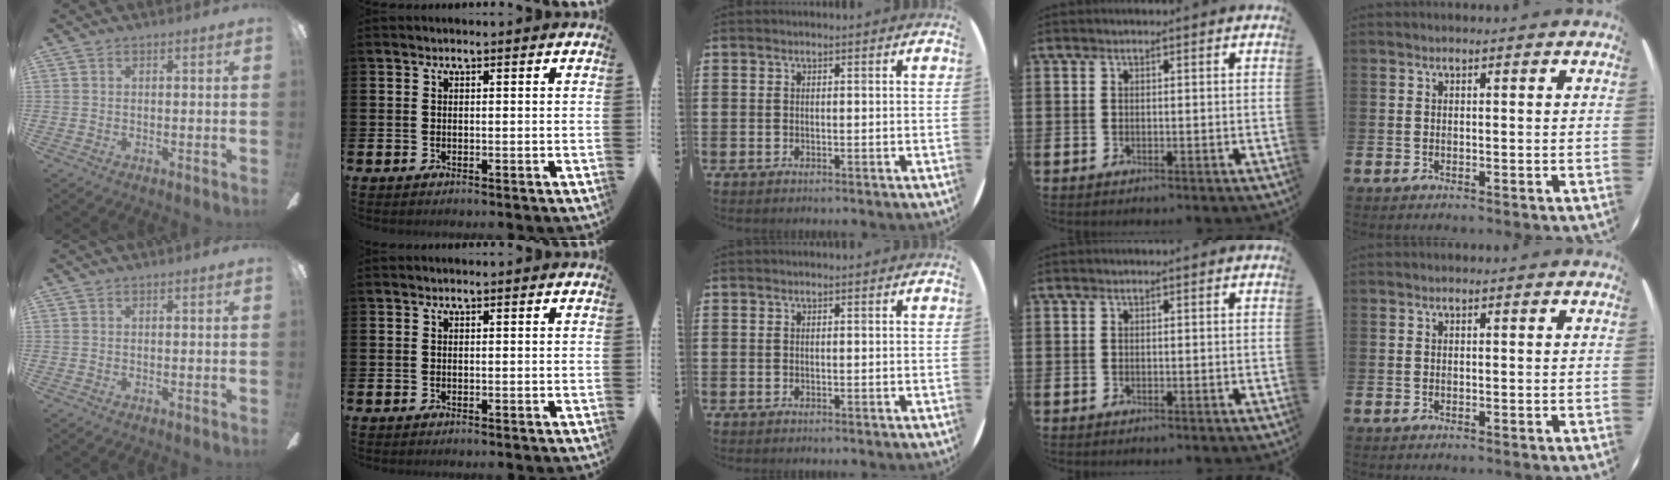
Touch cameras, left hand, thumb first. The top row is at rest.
{}